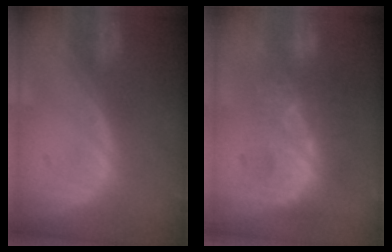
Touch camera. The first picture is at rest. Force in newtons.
{"total": 9.8, "press": 8.5, "slide": 4.9}